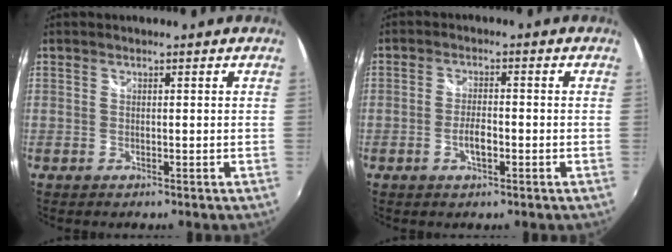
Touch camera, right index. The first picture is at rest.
{"total": 3.6, "force": [-1.4, 1.4, 3.0], "torque": [-0.062, 0.000, -0.026]}